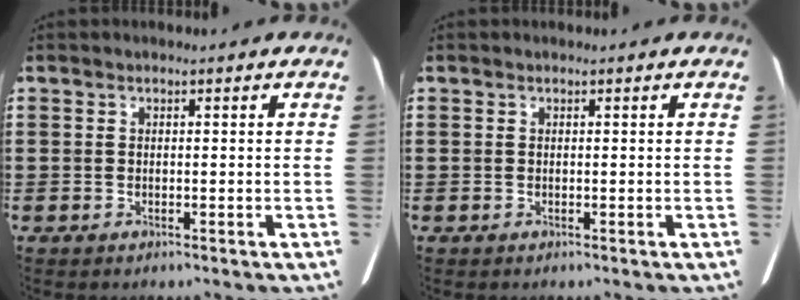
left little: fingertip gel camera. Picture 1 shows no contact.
{"total": 0.0}